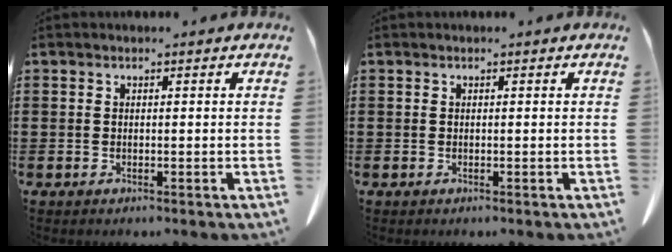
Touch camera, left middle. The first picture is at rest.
{"total": 0.0}